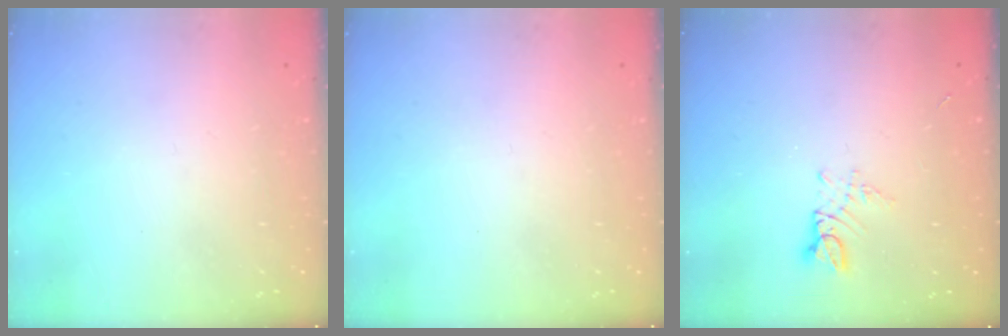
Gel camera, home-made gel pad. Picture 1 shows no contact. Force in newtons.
{"total": 0.0}
{"total": 2.8, "press": 2.8, "slide": 0.3}